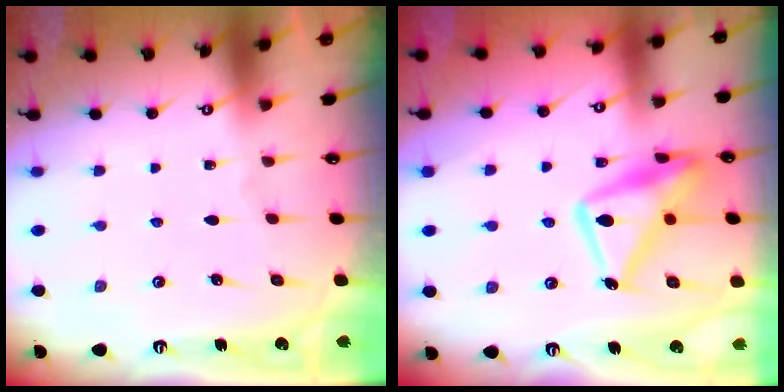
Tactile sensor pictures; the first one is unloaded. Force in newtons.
{"total": 16.5, "press": 16.5, "slide": 1.6}